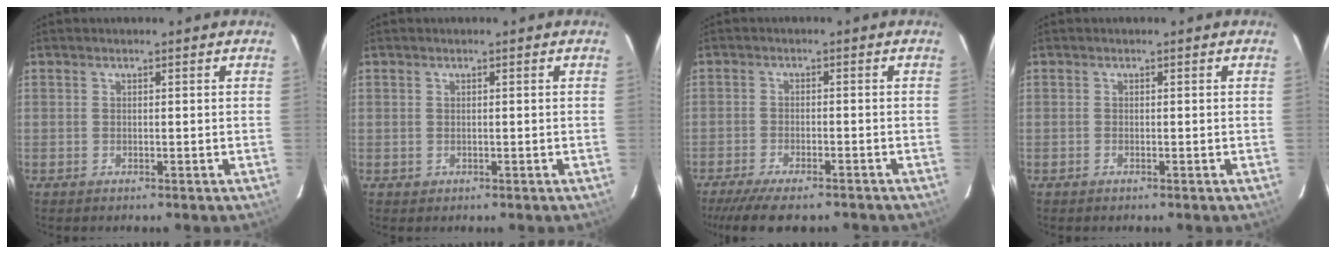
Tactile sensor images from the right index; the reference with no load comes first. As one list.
[{"total": 0.5, "force": [0.0, 0.5, 0.0], "torque": [0.003, 0.002, 0.001]}, {"total": 10.8, "force": [-8.9, 2.6, 5.4], "torque": [-0.126, -0.028, -0.146]}, {"total": 0.0}]